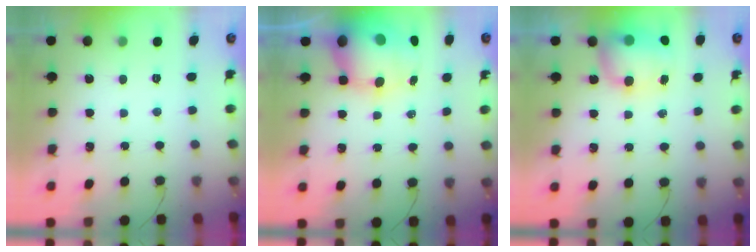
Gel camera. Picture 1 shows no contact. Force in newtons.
{"total": 11.7, "press": 11.4, "slide": 2.9}
{"total": 10.7, "press": 8.7, "slide": 6.3}